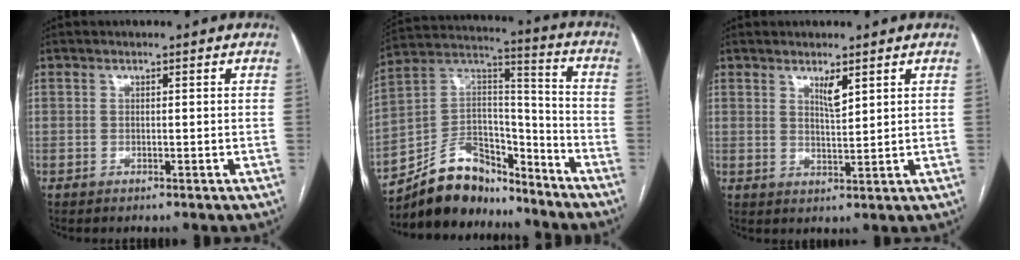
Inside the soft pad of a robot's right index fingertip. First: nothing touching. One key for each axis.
{"total": 15.3, "fx": -13.0, "fy": 6.6, "fz": 4.5, "tx": -0.075, "ty": 0.057, "tz": -0.226}
{"total": 2.8, "fx": 1.8, "fy": 0.4, "fz": 2.1, "tx": -0.040, "ty": -0.007, "tz": 0.036}